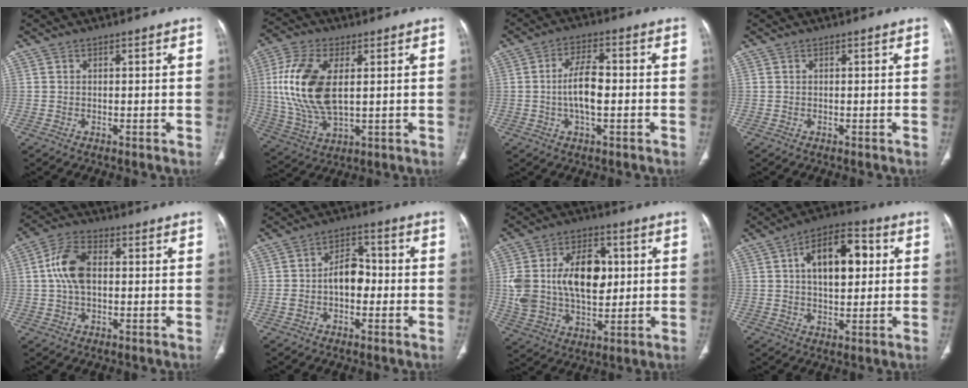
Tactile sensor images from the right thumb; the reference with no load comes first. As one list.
[{"total": 15.9, "force": [2.4, 8.1, 13.5], "torque": [-0.285, -0.007, 0.050]}, {"total": 7.4, "force": [-0.9, 3.1, 6.6], "torque": [-0.121, 0.012, -0.022]}, {"total": 0.0}, {"total": 8.5, "force": [0.5, 5.1, 6.7], "torque": [-0.131, 0.020, 0.004]}, {"total": 7.3, "force": [-1.0, 4.8, 5.4], "torque": [-0.076, 0.030, -0.023]}, {"total": 18.0, "force": [2.5, 11.3, 13.8], "torque": [-0.216, 0.007, 0.051]}, {"total": 13.5, "force": [2.9, 7.2, 11.0], "torque": [-0.145, 0.014, 0.040]}]